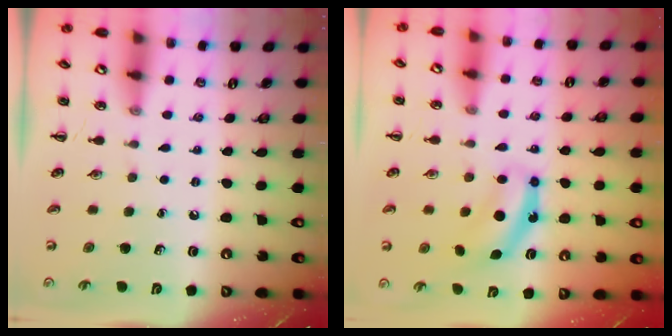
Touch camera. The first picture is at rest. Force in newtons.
{"total": 7.2, "press": 7.2, "slide": 0.2}